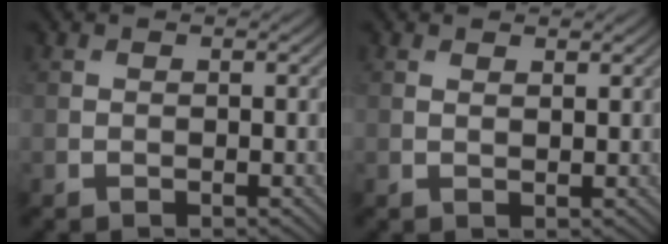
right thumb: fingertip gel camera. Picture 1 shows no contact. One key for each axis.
{"total": 0.9, "fx": 0.7, "fy": 0.2, "fz": 0.4, "tx": -0.011, "ty": -0.001, "tz": 0.014}